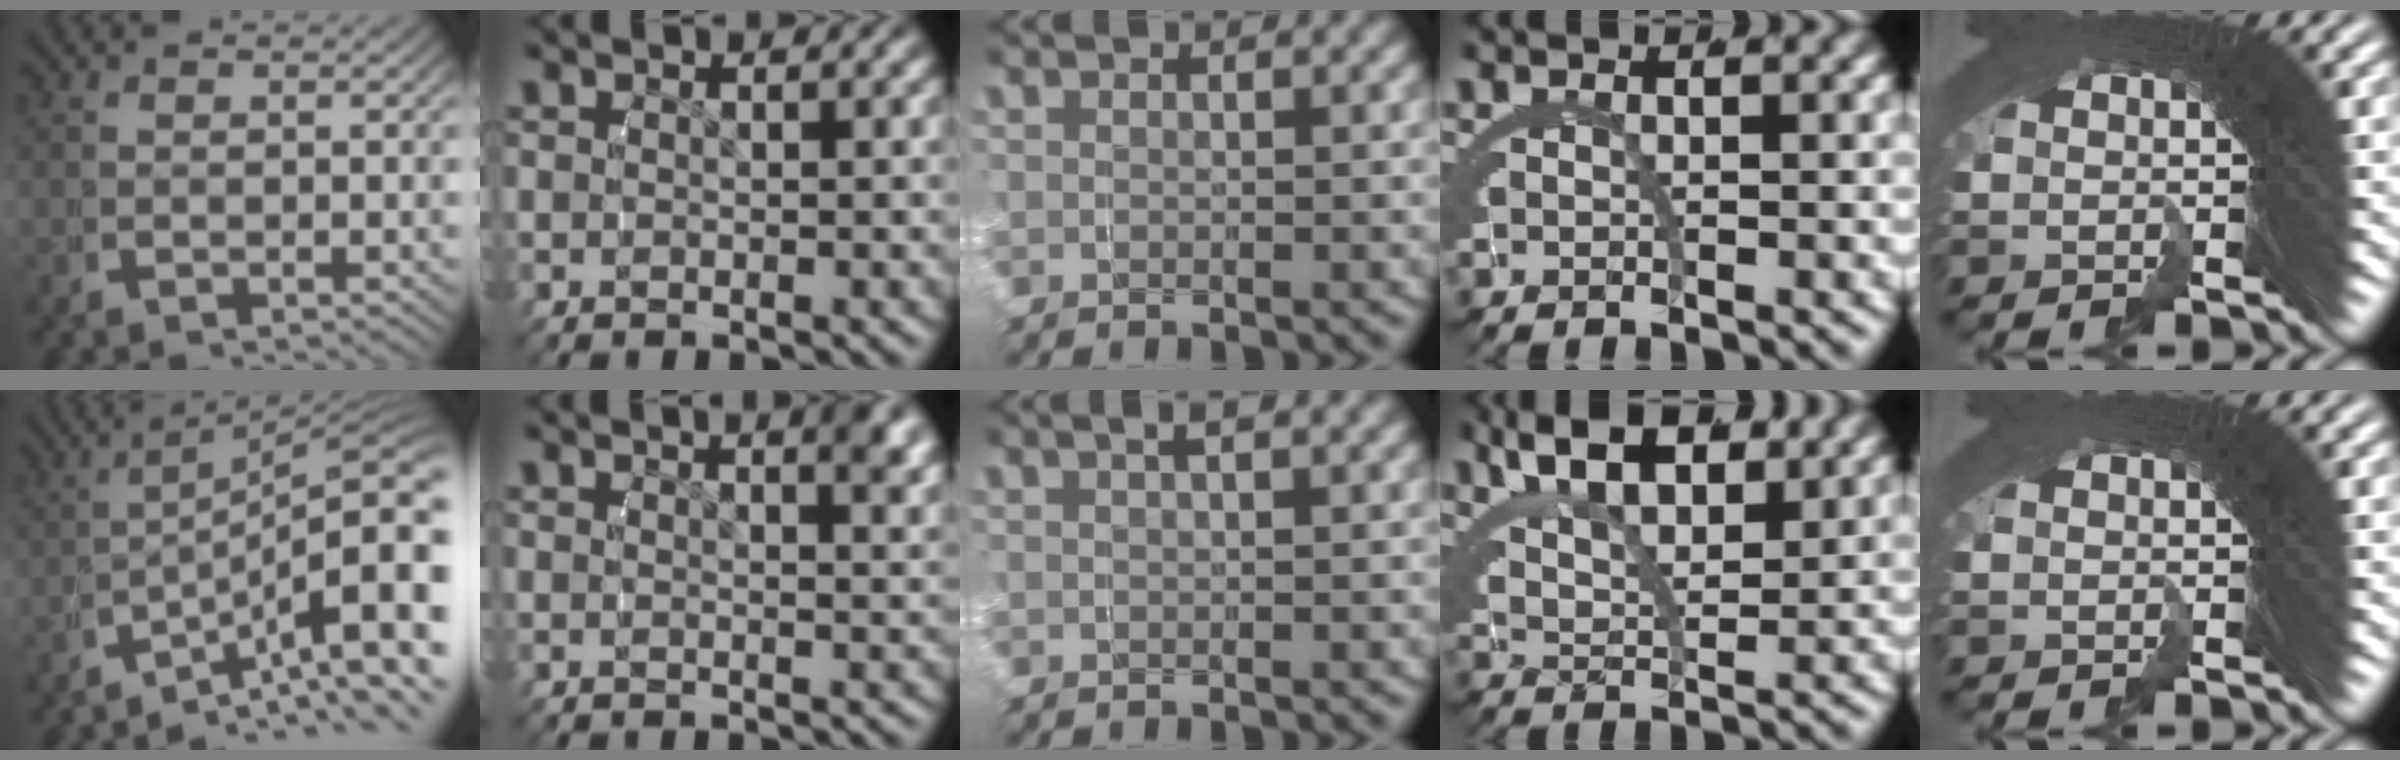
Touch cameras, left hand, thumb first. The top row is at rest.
{"thumb": {"total": 13.8, "force": [-3.2, 7.1, 11.4], "torque": [-0.156, -0.042, -0.032]}, "index": {"total": 2.2, "force": [1.1, 0.1, 1.9], "torque": [-0.021, 0.001, 0.019]}, "middle": {"total": 1.7, "force": [0.9, 0.3, 1.4], "torque": [-0.014, 0.016, 0.008]}, "ring": {"total": 7.2, "force": [4.6, 3.4, 4.3], "torque": [-0.077, 0.008, 0.072]}}